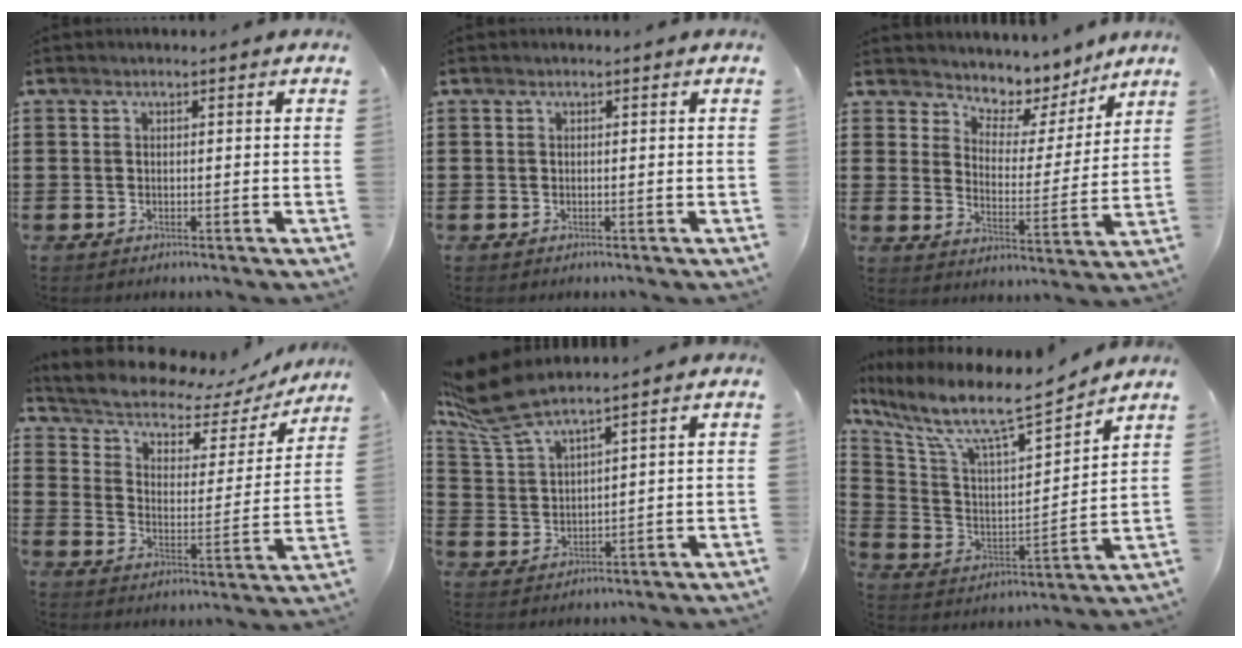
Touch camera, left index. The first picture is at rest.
{"total": 0.0}
{"total": 5.0, "force": [4.5, 2.2, 0.2], "torque": [-0.030, -0.039, 0.072]}
{"total": 6.4, "force": [5.2, 2.5, 2.8], "torque": [-0.079, -0.032, 0.085]}
{"total": 8.1, "force": [6.6, 1.3, 4.5], "torque": [-0.125, -0.029, 0.114]}
{"total": 9.4, "force": [7.4, 1.6, 5.6], "torque": [-0.141, -0.056, 0.119]}